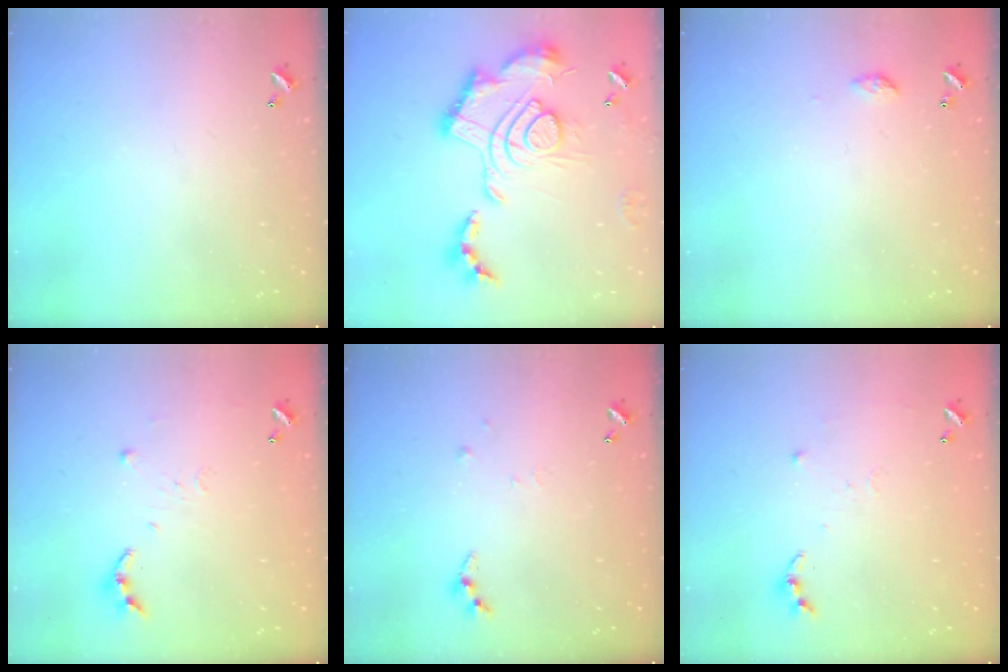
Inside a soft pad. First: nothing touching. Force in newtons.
{"total": 2.5, "press": 1.9, "slide": 1.7}
{"total": 3.4, "press": 3.4, "slide": 0.5}
{"total": 4.9, "press": 4.8, "slide": 0.5}
{"total": 4.9, "press": 4.9, "slide": 0.4}
{"total": 6.1, "press": 6.1, "slide": 0.7}